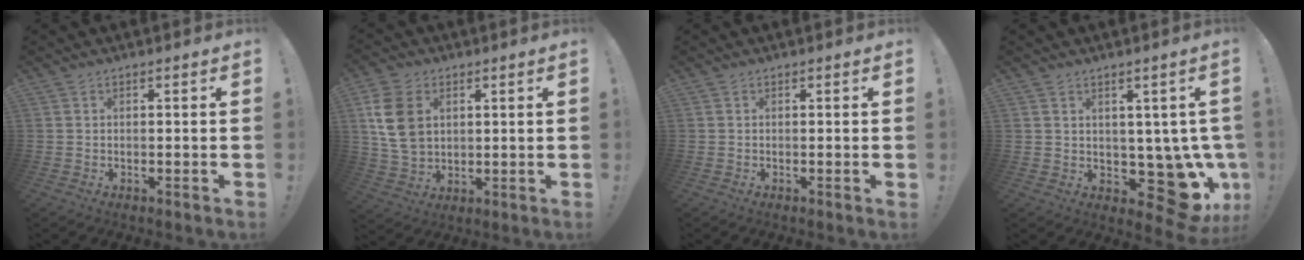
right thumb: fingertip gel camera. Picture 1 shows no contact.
{"total": 13.8, "force": [3.7, 10.2, 8.5], "torque": [-0.162, -0.002, 0.073]}
{"total": 0.7, "force": [0.0, -0.1, 0.7], "torque": [-0.011, -0.001, -0.001]}
{"total": 13.8, "force": [-1.5, 7.9, 11.2], "torque": [-0.122, -0.001, -0.004]}